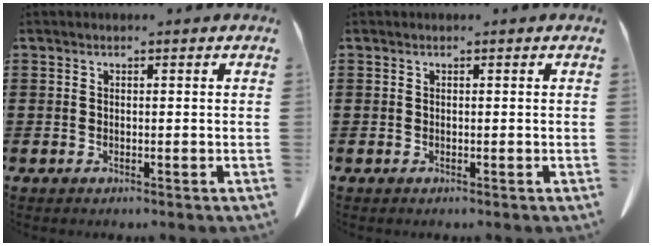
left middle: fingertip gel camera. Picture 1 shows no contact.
{"total": 0.0}